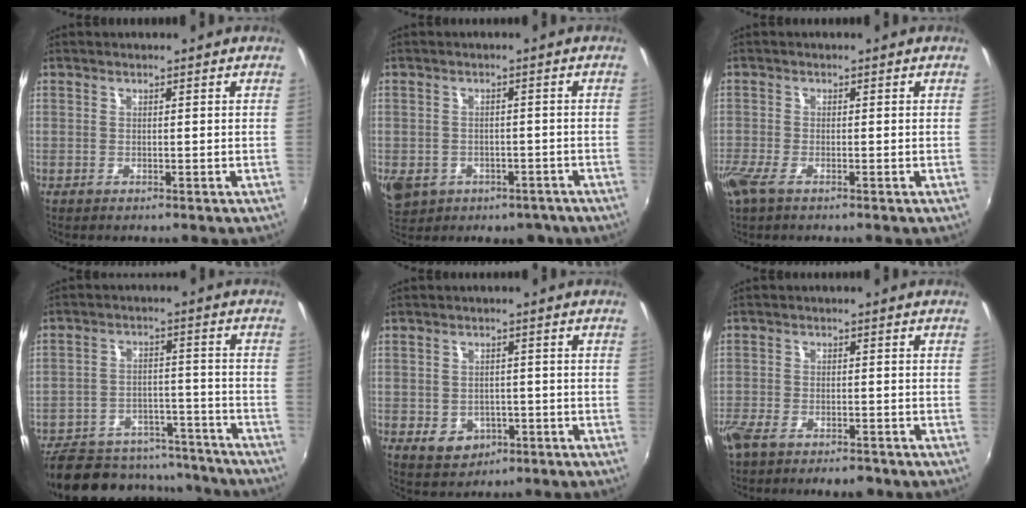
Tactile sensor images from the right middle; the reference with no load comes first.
{"total": 11.4, "force": [-5.1, 8.7, 5.2], "torque": [-0.138, -0.007, -0.059]}
{"total": 3.8, "force": [-2.4, 1.1, 2.8], "torque": [-0.067, -0.014, -0.046]}
{"total": 20.9, "force": [-17.5, 8.5, 7.6], "torque": [-0.165, 0.022, -0.220]}
{"total": 5.5, "force": [-2.0, 4.5, 2.5], "torque": [-0.060, 0.001, -0.018]}
{"total": 8.6, "force": [-6.4, 3.6, 4.6], "torque": [-0.119, -0.022, -0.113]}